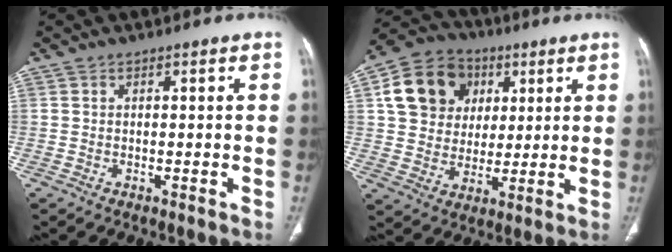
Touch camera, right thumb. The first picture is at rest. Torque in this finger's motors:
{"motor_torque": [-1.26, 1.19, 0.45, -0.17, 0.11]}